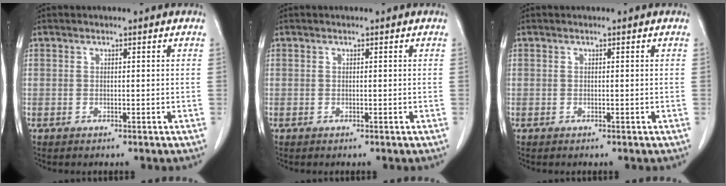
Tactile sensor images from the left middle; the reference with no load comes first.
{"total": 0.0}
{"total": 0.0}